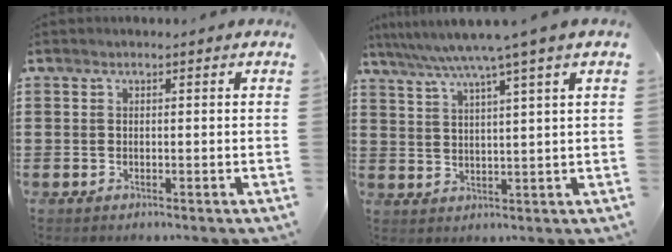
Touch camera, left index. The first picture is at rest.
{"total": 6.1, "force": [4.6, -1.1, 4.0], "torque": [-0.092, -0.020, 0.073]}